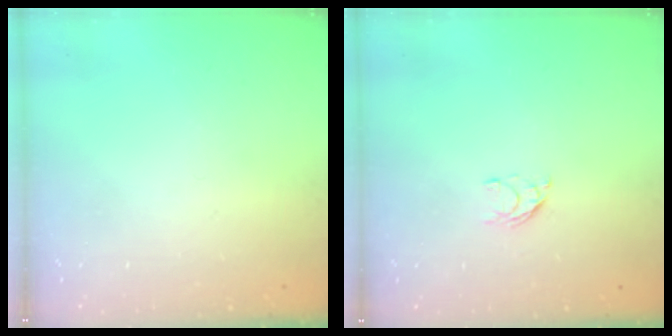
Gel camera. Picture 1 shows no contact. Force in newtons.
{"total": 6.1, "press": 6.1, "slide": 0.6}